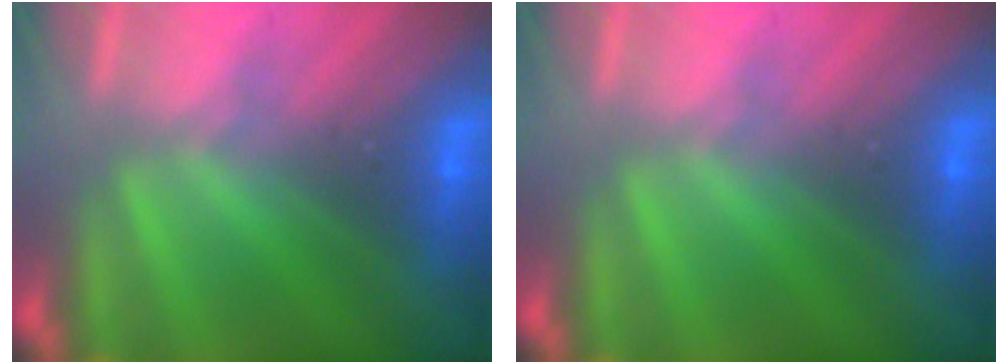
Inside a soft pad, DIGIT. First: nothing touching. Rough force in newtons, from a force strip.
{"total": 0.0}